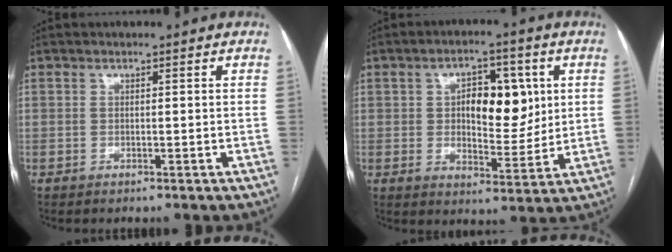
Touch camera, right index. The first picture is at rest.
{"total": 9.9, "force": [2.2, 5.0, 8.2], "torque": [-0.120, 0.014, 0.040]}